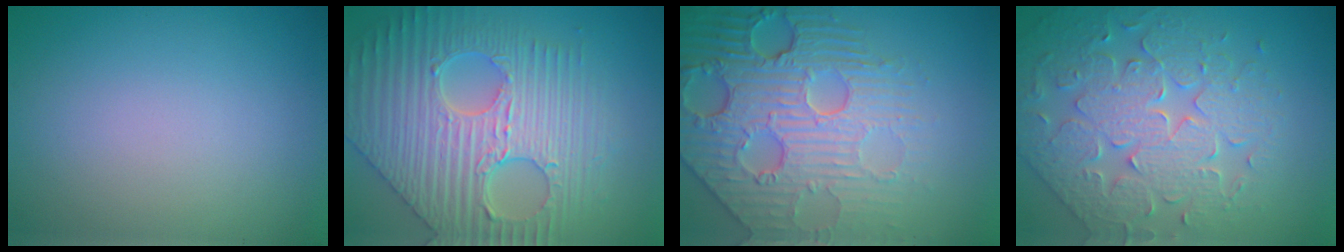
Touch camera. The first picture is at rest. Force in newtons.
{"total": 8.2, "press": 6.7, "slide": 4.6}
{"total": 7.5, "press": 5.9, "slide": 4.7}
{"total": 5.6, "press": 5.2, "slide": 2.2}